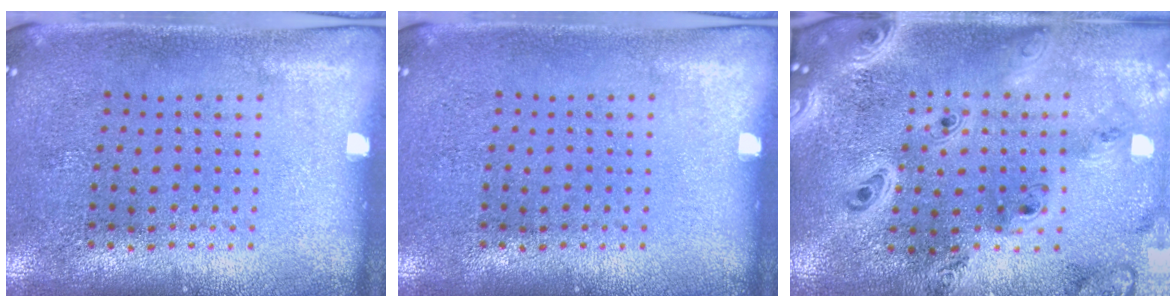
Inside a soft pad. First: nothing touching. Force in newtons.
{"total": 0.0}
{"total": 3.9, "press": 3.0, "slide": 2.5}